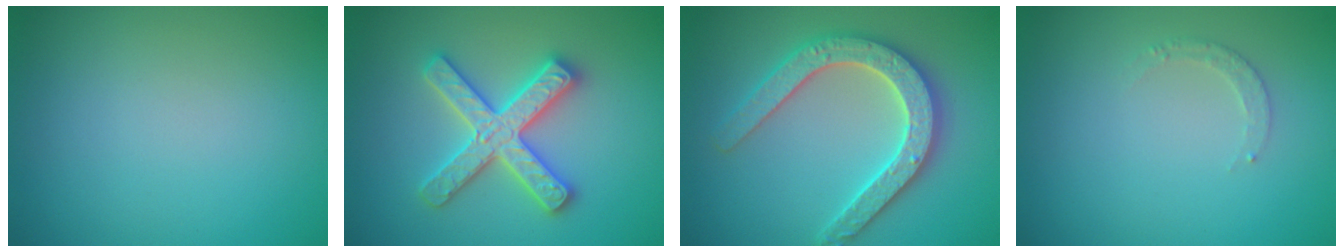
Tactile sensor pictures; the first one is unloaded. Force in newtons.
{"total": 5.0, "press": 5.0, "slide": 0.8}
{"total": 4.7, "press": 4.6, "slide": 1.0}
{"total": 1.3, "press": 1.2, "slide": 0.2}